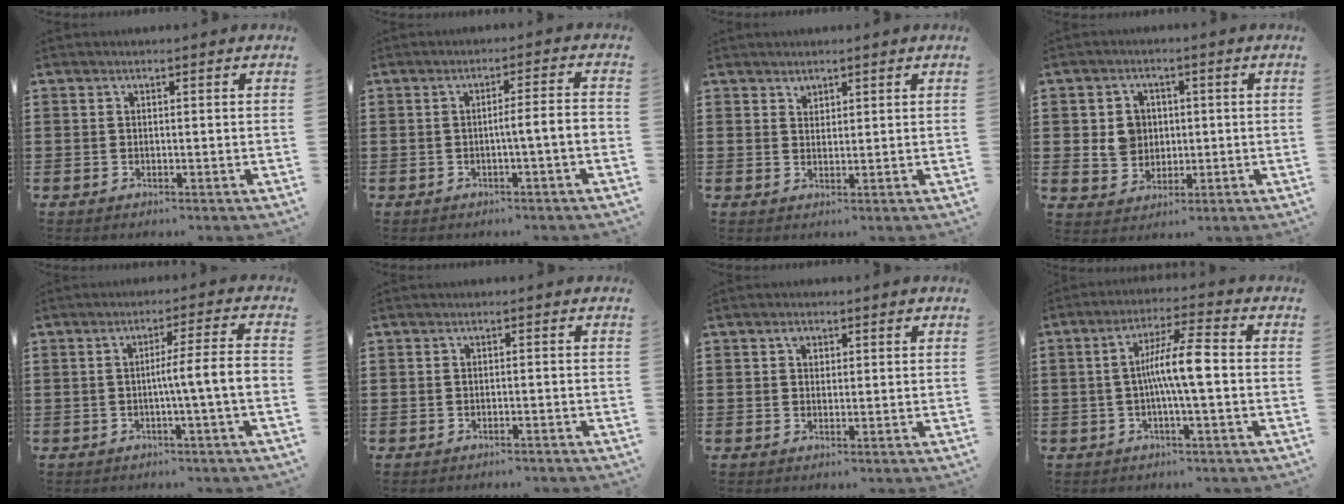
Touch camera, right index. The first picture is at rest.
{"total": 3.6, "force": [-1.1, -0.2, 3.5], "torque": [-0.062, -0.003, -0.022]}
{"total": 1.5, "force": [1.2, 0.8, 0.0], "torque": [-0.004, 0.000, 0.025]}
{"total": 5.2, "force": [0.5, 4.6, 2.3], "torque": [-0.061, 0.014, 0.010]}
{"total": 6.2, "force": [-1.0, -0.4, 6.1], "torque": [-0.108, -0.005, -0.022]}
{"total": 0.7, "force": [-0.7, 0.0, 0.1], "torque": [-0.004, -0.001, -0.014]}
{"total": 1.5, "force": [0.8, 1.0, 0.8], "torque": [-0.011, 0.002, 0.012]}
{"total": 7.8, "force": [-0.6, 0.9, 7.7], "torque": [-0.144, 0.002, -0.020]}